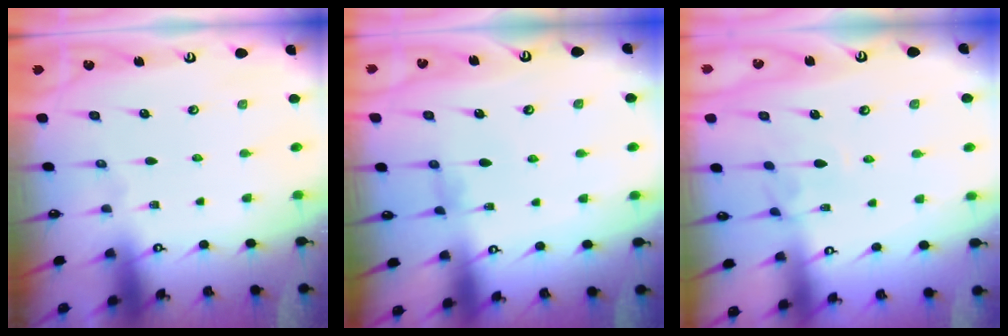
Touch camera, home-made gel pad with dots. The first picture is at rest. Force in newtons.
{"total": 0.9, "press": 0.5, "slide": 0.7}
{"total": 4.1, "press": 4.0, "slide": 0.4}